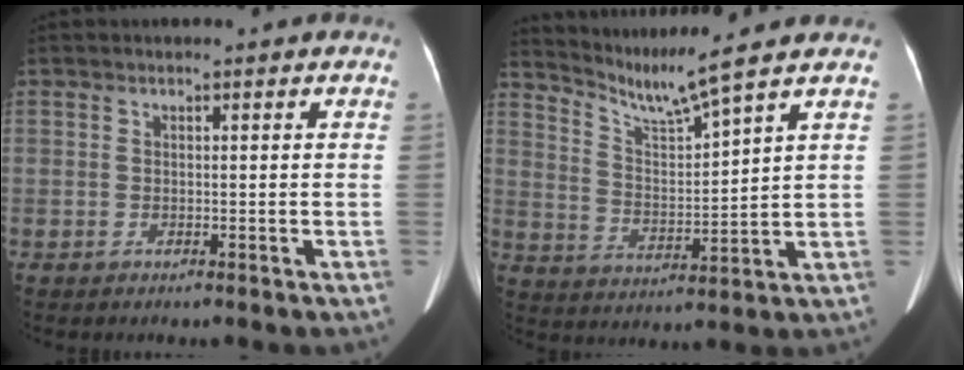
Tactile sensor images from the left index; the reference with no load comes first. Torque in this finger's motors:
{"motor_torque": [-0.09, -0.71, -0.03, 0.00]}